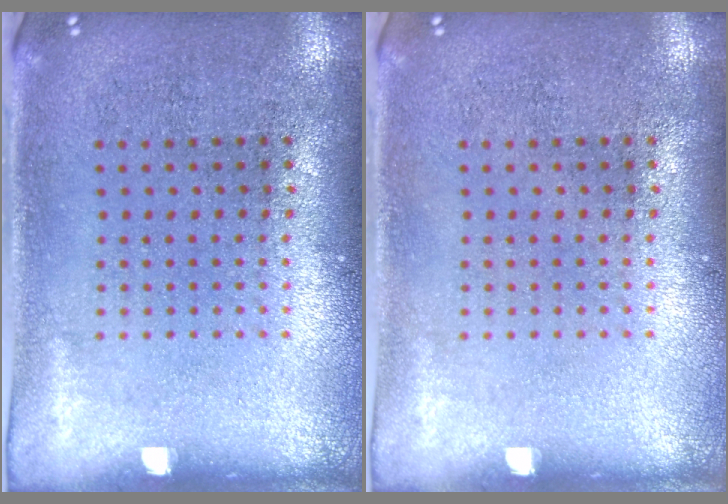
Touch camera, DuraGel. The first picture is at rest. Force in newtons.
{"total": 0.0}